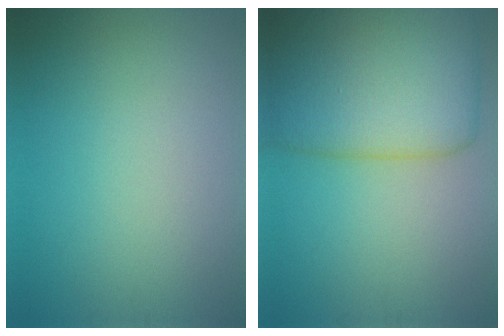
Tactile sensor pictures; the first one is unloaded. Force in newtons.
{"total": 9.2, "press": 9.2, "slide": 0.1}